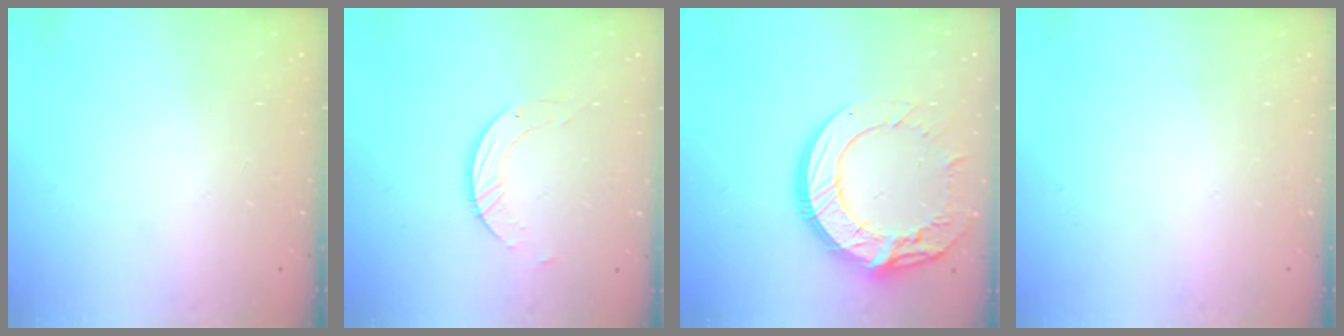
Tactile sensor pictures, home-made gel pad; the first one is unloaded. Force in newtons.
{"total": 4.5, "press": 4.5, "slide": 0.1}
{"total": 18.0, "press": 17.9, "slide": 1.3}
{"total": 0.0}